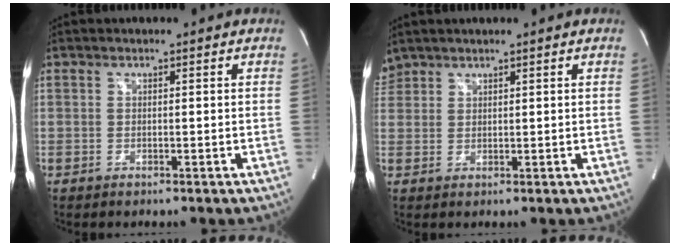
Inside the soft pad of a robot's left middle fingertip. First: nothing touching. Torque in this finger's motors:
{"motor_torque": [0.25, -0.24, 0.05, -0.02]}